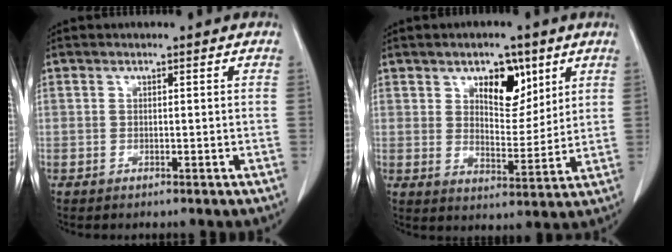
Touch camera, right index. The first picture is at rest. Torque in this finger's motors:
{"motor_torque": [-0.01, 0.25, 0.15, 0.01]}